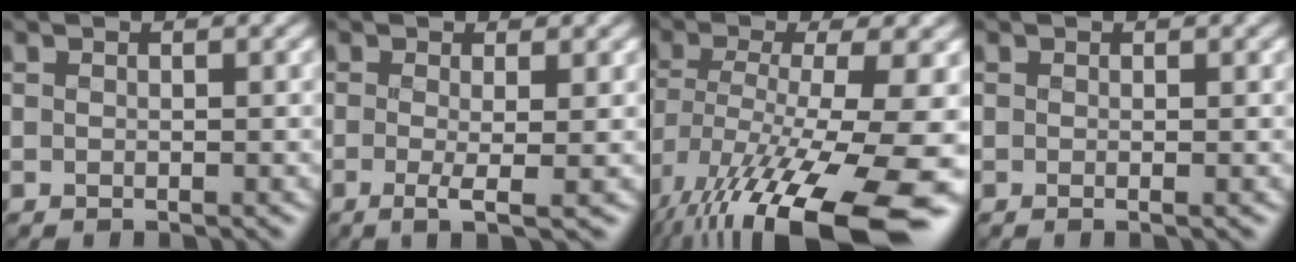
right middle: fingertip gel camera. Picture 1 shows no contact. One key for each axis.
{"total": 2.8, "fx": -0.4, "fy": 0.6, "fz": 2.7, "tx": -0.052, "ty": -0.008, "tz": -0.009}
{"total": 17.2, "fx": -8.6, "fy": 4.9, "fz": 14.0, "tx": -0.266, "ty": -0.018, "tz": -0.133}
{"total": 0.7, "fx": -0.1, "fy": 0.2, "fz": 0.6, "tx": -0.009, "ty": -0.005, "tz": -0.003}